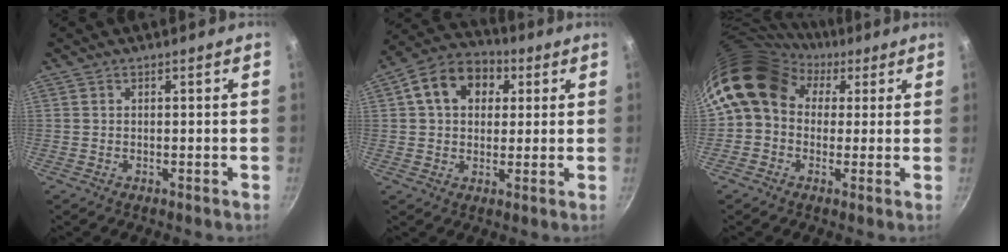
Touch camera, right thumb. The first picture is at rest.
{"total": 12.4, "force": [3.6, 9.3, 7.4], "torque": [-0.099, 0.019, 0.041]}
{"total": 14.3, "force": [3.4, 11.5, 7.7], "torque": [-0.113, 0.031, 0.038]}